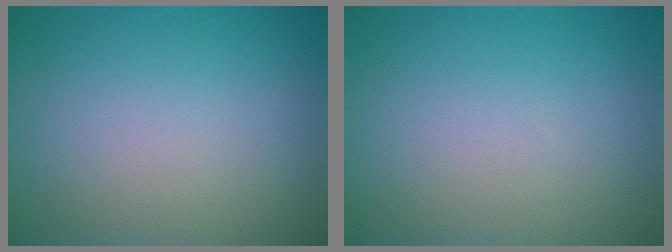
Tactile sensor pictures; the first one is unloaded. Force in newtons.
{"total": 0.0}